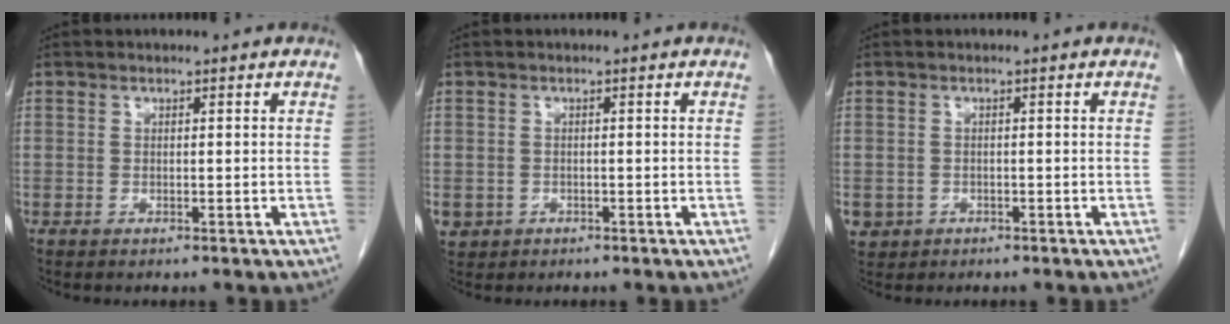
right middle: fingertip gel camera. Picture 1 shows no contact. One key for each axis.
{"total": 2.8, "fx": -1.3, "fy": 2.5, "fz": 0.5, "tx": -0.009, "ty": 0.002, "tz": -0.018}
{"total": 3.3, "fx": -1.5, "fy": 2.8, "fz": 0.5, "tx": -0.009, "ty": 0.003, "tz": -0.022}